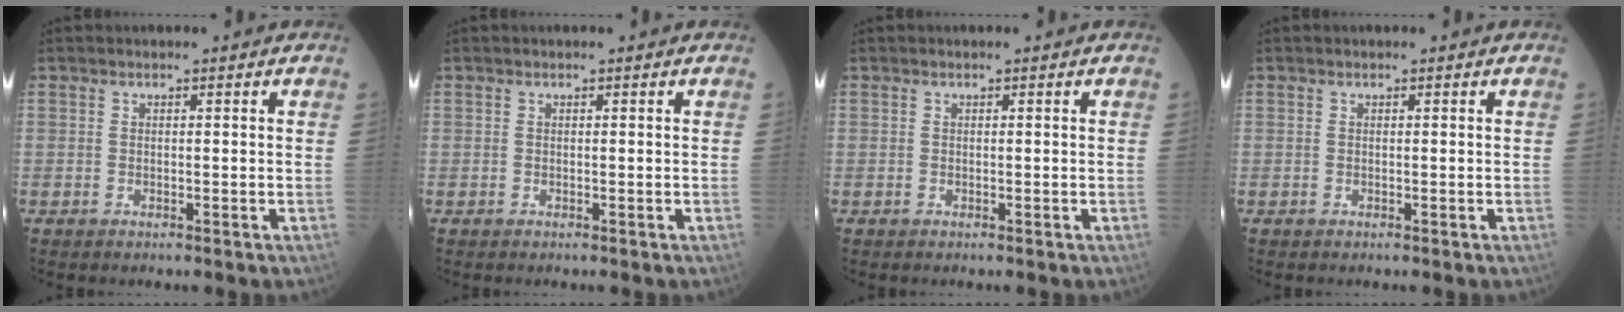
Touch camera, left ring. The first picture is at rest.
{"total": 0.0}
{"total": 0.0}
{"total": 0.0}